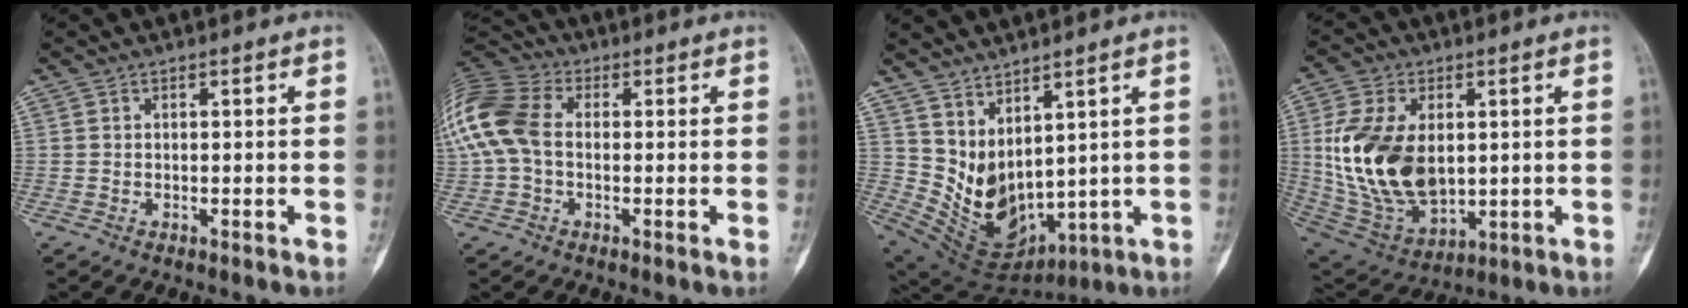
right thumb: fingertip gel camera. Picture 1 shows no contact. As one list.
[{"total": 14.9, "force": [0.7, 10.2, 10.8], "torque": [-0.258, 0.029, 0.005]}, {"total": 11.9, "force": [5.1, 6.2, 8.8], "torque": [-0.136, -0.040, 0.131]}, {"total": 20.0, "force": [1.5, 12.3, 15.7], "torque": [-0.295, -0.017, 0.048]}]